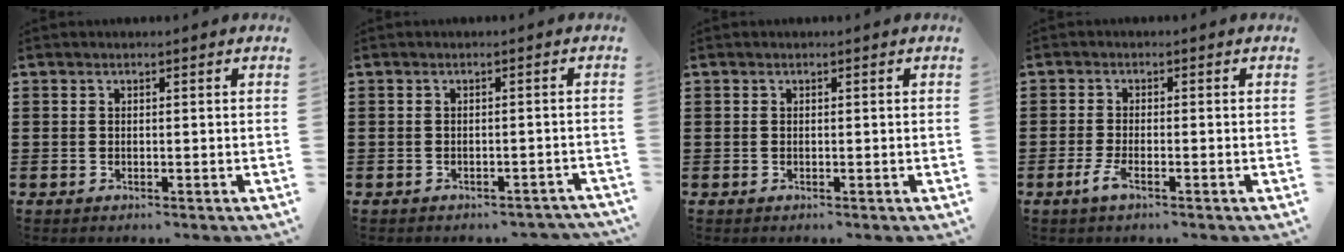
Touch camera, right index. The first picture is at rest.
{"total": 1.2, "force": [-1.2, 0.4, 0.2], "torque": [-0.010, 0.001, -0.025]}
{"total": 0.0}
{"total": 2.6, "force": [-1.4, 0.4, 2.2], "torque": [-0.058, -0.011, -0.031]}